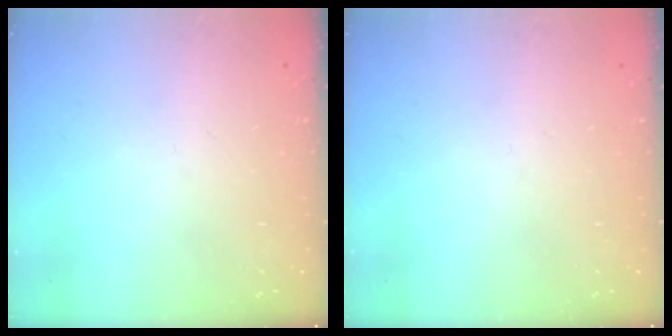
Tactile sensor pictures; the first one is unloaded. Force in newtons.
{"total": 0.0}